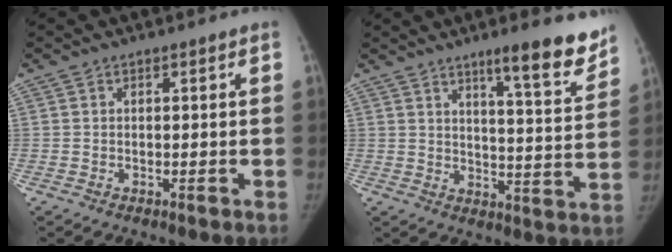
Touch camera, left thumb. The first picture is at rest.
{"total": 12.6, "force": [9.1, 1.9, 8.5], "torque": [-0.088, -0.062, 0.131]}